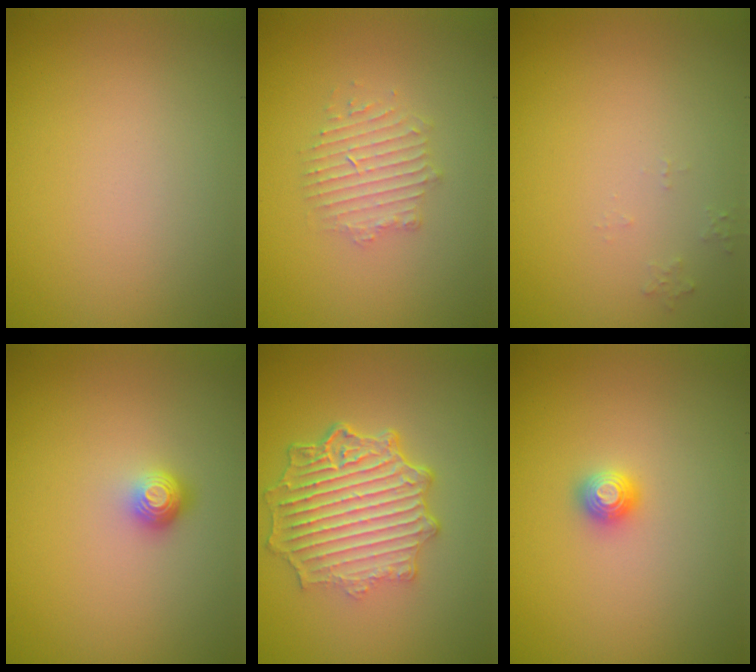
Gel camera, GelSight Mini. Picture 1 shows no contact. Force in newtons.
{"total": 2.4, "press": 2.4, "slide": 0.3}
{"total": 0.8, "press": 0.7, "slide": 0.2}
{"total": 1.6, "press": 1.2, "slide": 1.1}
{"total": 7.0, "press": 5.2, "slide": 4.6}
{"total": 1.1, "press": 1.1, "slide": 0.1}